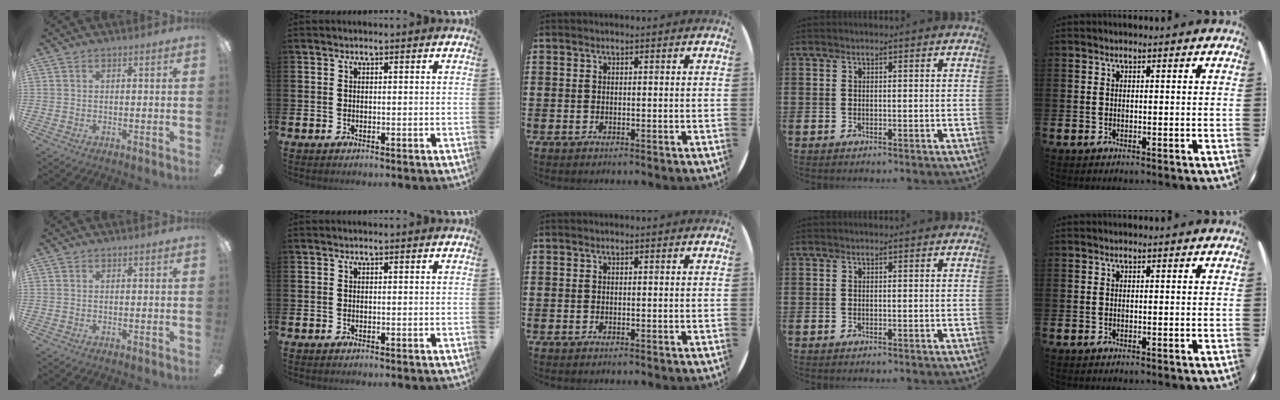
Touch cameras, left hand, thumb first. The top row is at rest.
{}